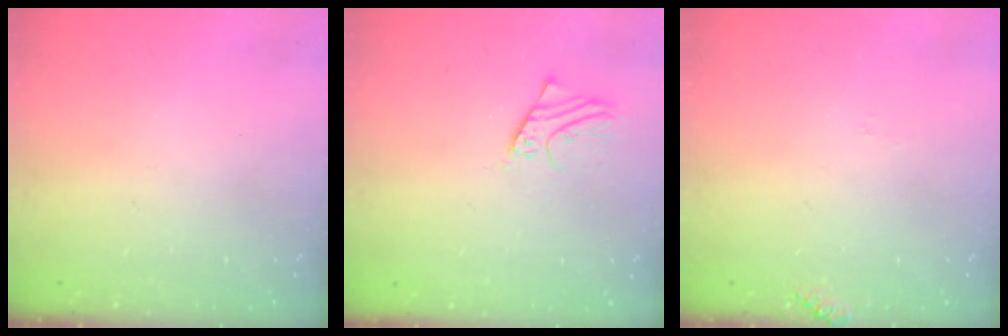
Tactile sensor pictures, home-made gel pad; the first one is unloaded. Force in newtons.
{"total": 3.5, "press": 3.5, "slide": 0.3}
{"total": 5.6, "press": 5.6, "slide": 0.4}